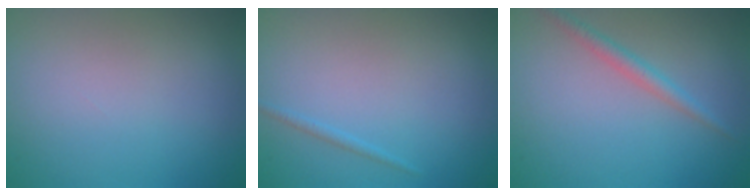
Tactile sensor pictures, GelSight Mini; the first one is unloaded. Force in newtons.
{"total": 0.7, "press": 0.6, "slide": 0.1}
{"total": 1.6, "press": 1.6, "slide": 0.0}